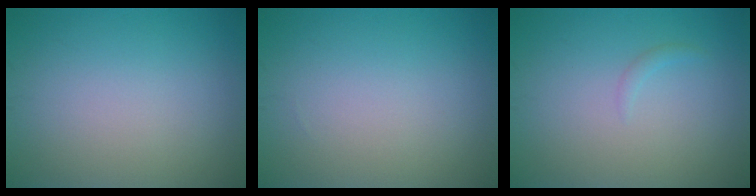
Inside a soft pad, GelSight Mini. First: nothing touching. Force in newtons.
{"total": 0.0}
{"total": 0.6, "press": 0.6, "slide": 0.1}